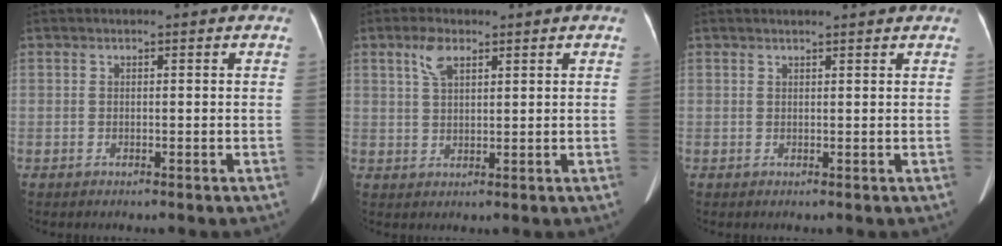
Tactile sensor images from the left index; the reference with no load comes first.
{"total": 3.6, "force": [2.0, 1.6, 2.5], "torque": [-0.055, 0.011, 0.046]}
{"total": 3.0, "force": [2.8, 0.4, 0.9], "torque": [-0.015, 0.013, 0.033]}